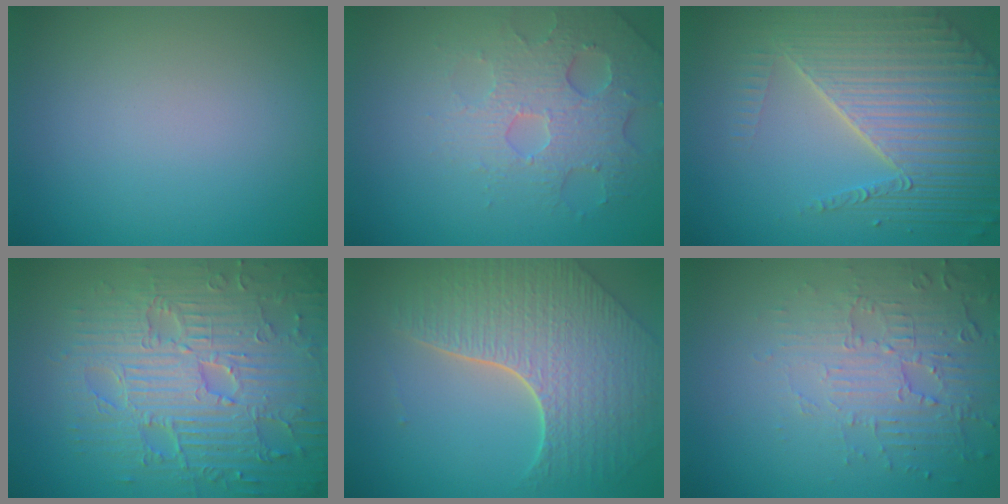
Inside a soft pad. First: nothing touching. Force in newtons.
{"total": 4.7, "press": 3.6, "slide": 2.9}
{"total": 7.7, "press": 5.8, "slide": 5.0}
{"total": 10.0, "press": 6.9, "slide": 7.2}
{"total": 8.0, "press": 5.7, "slide": 5.6}
{"total": 4.5, "press": 3.3, "slide": 3.1}